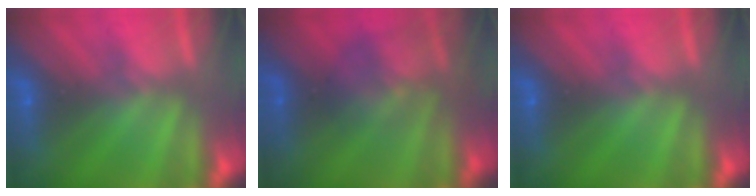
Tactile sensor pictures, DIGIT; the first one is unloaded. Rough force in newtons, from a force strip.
{"total": 2.3}
{"total": 0.0}